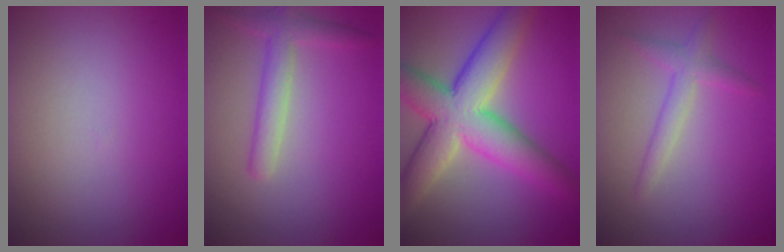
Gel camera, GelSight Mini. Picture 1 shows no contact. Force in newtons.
{"total": 2.8, "press": 2.8, "slide": 0.1}
{"total": 9.7, "press": 9.7, "slide": 0.2}
{"total": 2.2, "press": 2.2, "slide": 0.1}